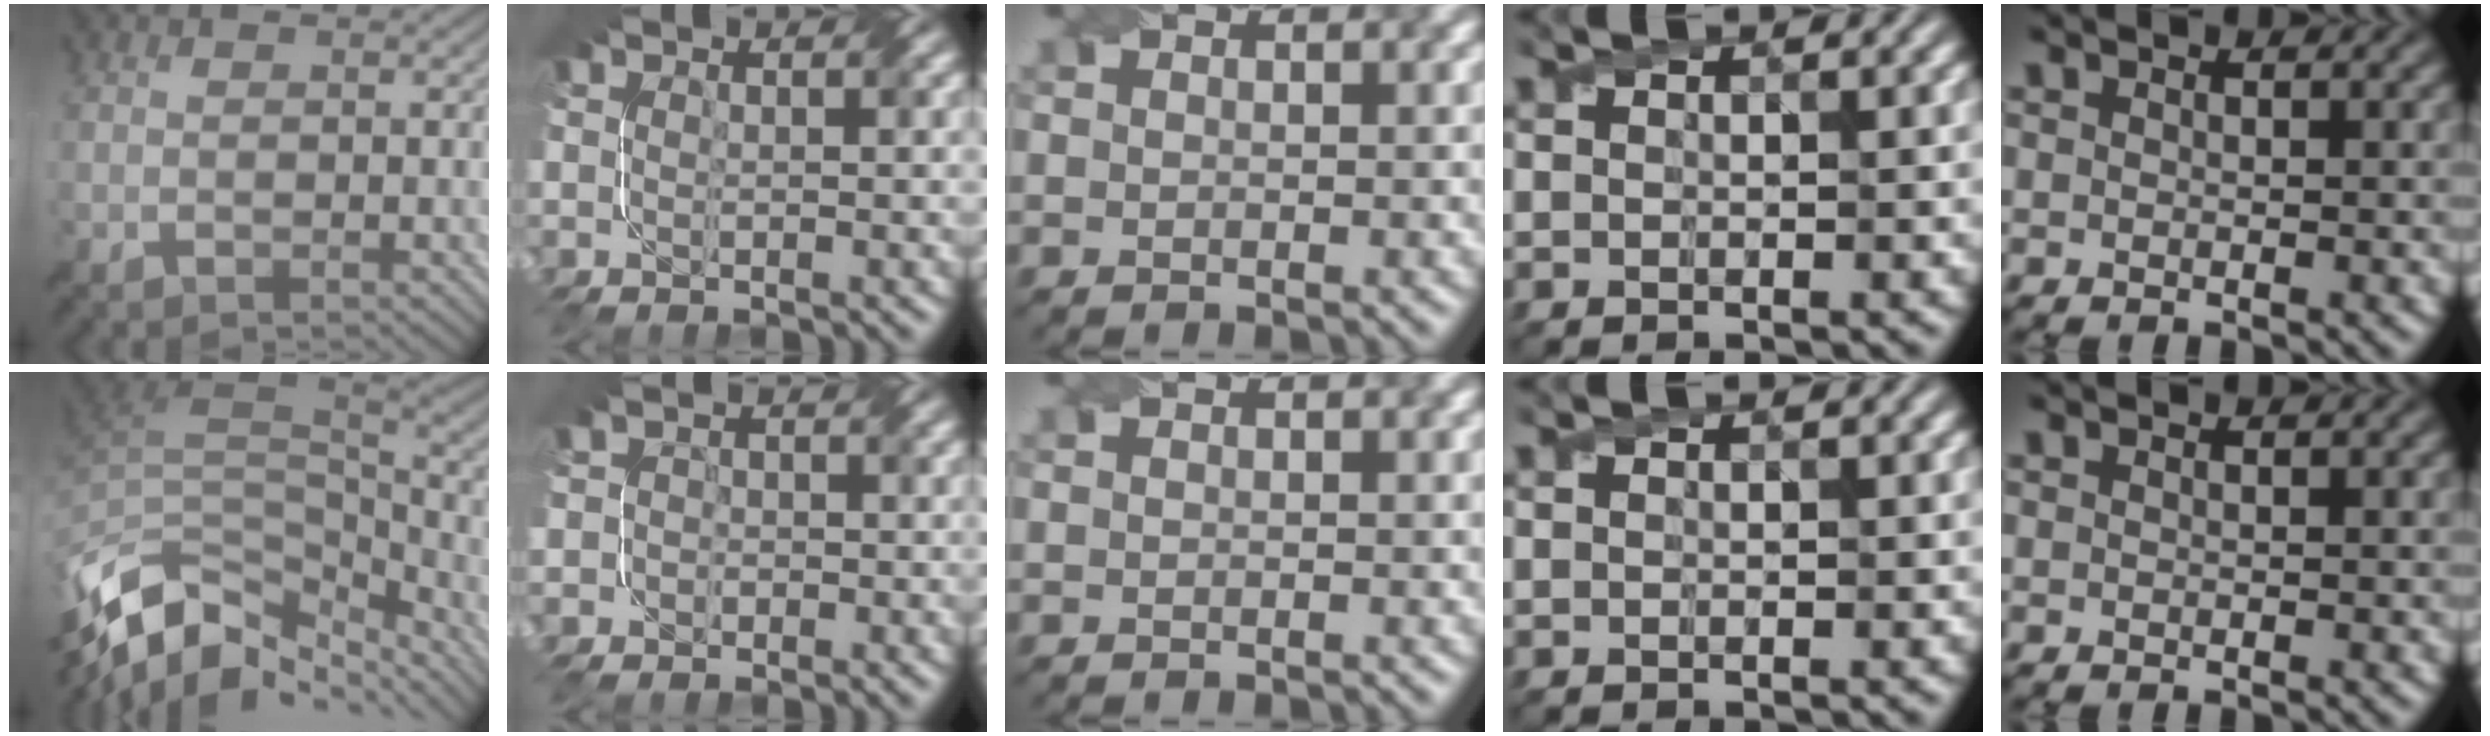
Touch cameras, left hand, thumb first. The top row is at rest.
{"thumb": {"total": 14.6, "force": [-8.0, 7.8, 9.4], "torque": [-0.246, -0.027, -0.127]}, "index": {"total": 2.5, "force": [-0.3, 2.5, 0.4], "torque": [0.009, 0.009, -0.027]}}